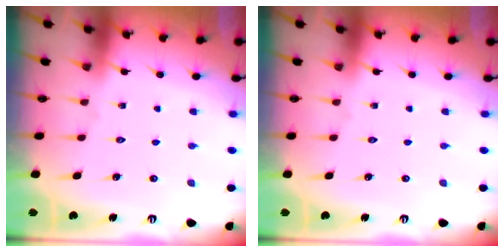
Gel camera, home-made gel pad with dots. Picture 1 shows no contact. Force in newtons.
{"total": 0.0}